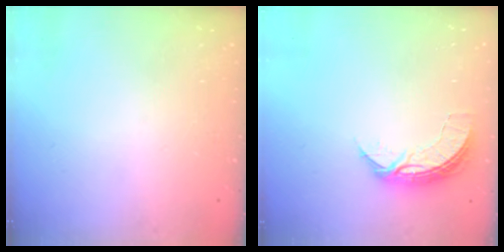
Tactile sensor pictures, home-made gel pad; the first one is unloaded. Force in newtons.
{"total": 7.2, "press": 7.2, "slide": 0.6}